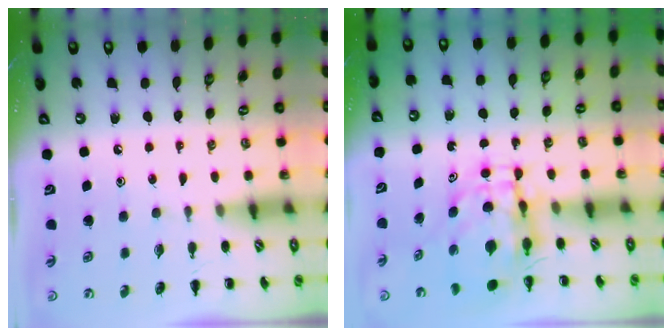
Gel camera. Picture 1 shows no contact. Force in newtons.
{"total": 5.7, "press": 5.6, "slide": 1.0}